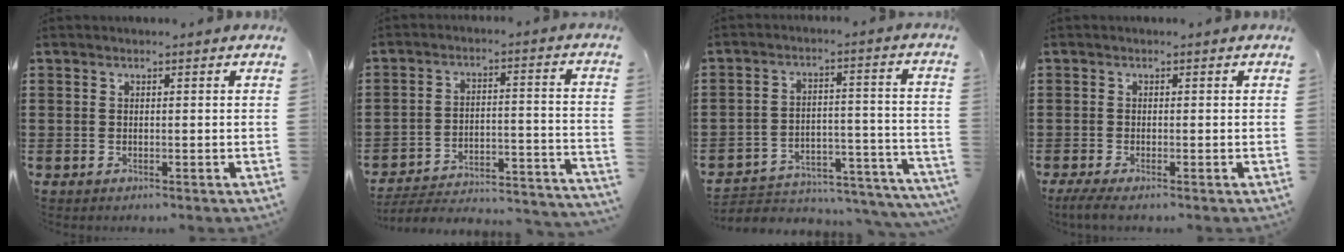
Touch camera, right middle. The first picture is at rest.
{"total": 3.1, "force": [-2.9, 0.4, 1.1], "torque": [-0.034, -0.019, -0.070]}
{"total": 3.4, "force": [-3.2, 1.2, 0.6], "torque": [-0.019, 0.000, -0.070]}
{"total": 1.3, "force": [-0.8, 0.0, 1.0], "torque": [-0.021, -0.005, -0.017]}